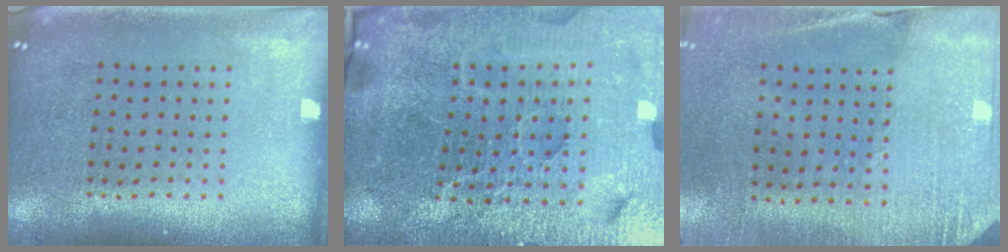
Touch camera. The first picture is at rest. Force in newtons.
{"total": 6.6, "press": 5.8, "slide": 3.2}
{"total": 2.6, "press": 2.5, "slide": 0.8}